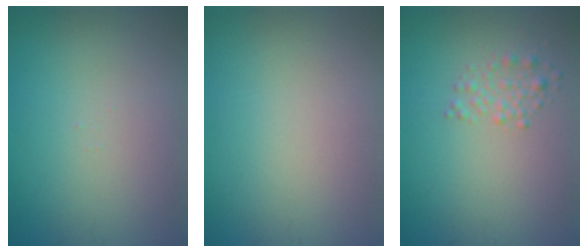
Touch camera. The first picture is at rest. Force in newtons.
{"total": 0.0}
{"total": 1.7, "press": 1.7, "slide": 0.1}